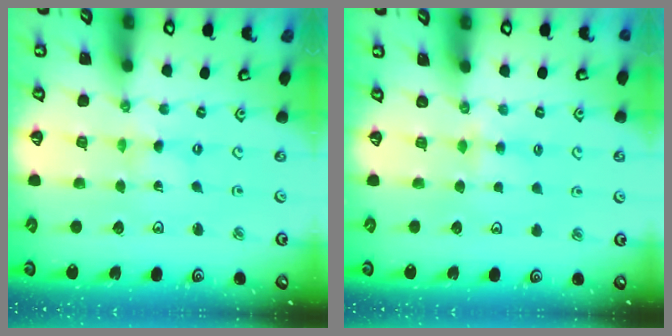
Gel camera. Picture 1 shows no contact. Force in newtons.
{"total": 3.9, "press": 3.8, "slide": 0.4}